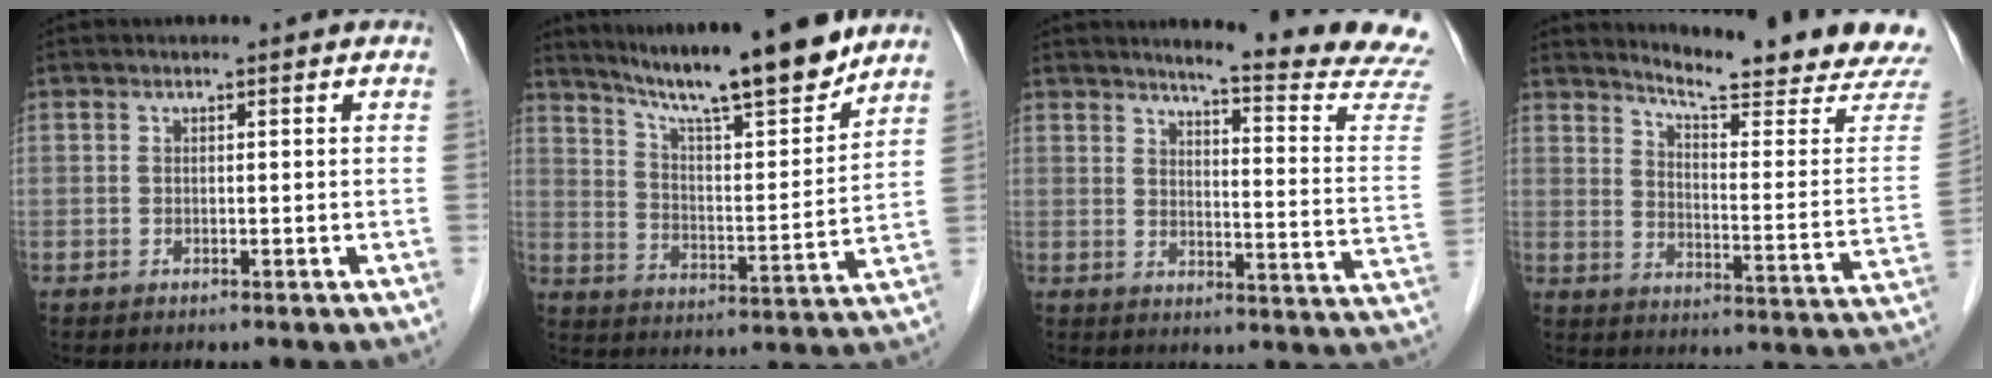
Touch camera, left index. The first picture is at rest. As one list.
[{"total": 16.0, "force": [13.9, 0.6, 7.9], "torque": [-0.128, -0.010, 0.222]}, {"total": 16.1, "force": [15.0, -1.6, 5.6], "torque": [-0.080, -0.112, 0.167]}, {"total": 17.4, "force": [16.3, -1.0, 6.0], "torque": [-0.094, -0.102, 0.202]}]